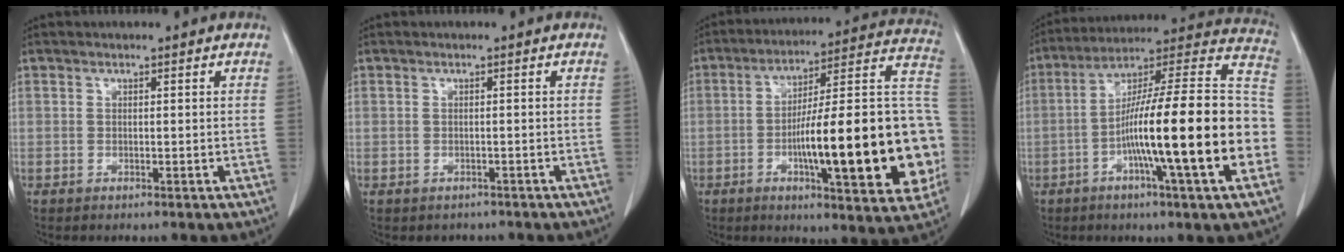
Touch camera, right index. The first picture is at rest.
{"total": 1.8, "force": [-1.4, 1.1, 0.0], "torque": [-0.007, 0.003, -0.018]}
{"total": 25.9, "force": [-5.2, 4.3, 25.0], "torque": [-0.289, 0.026, -0.072]}
{"total": 24.2, "force": [-5.8, 0.7, 23.5], "torque": [-0.308, 0.010, -0.101]}